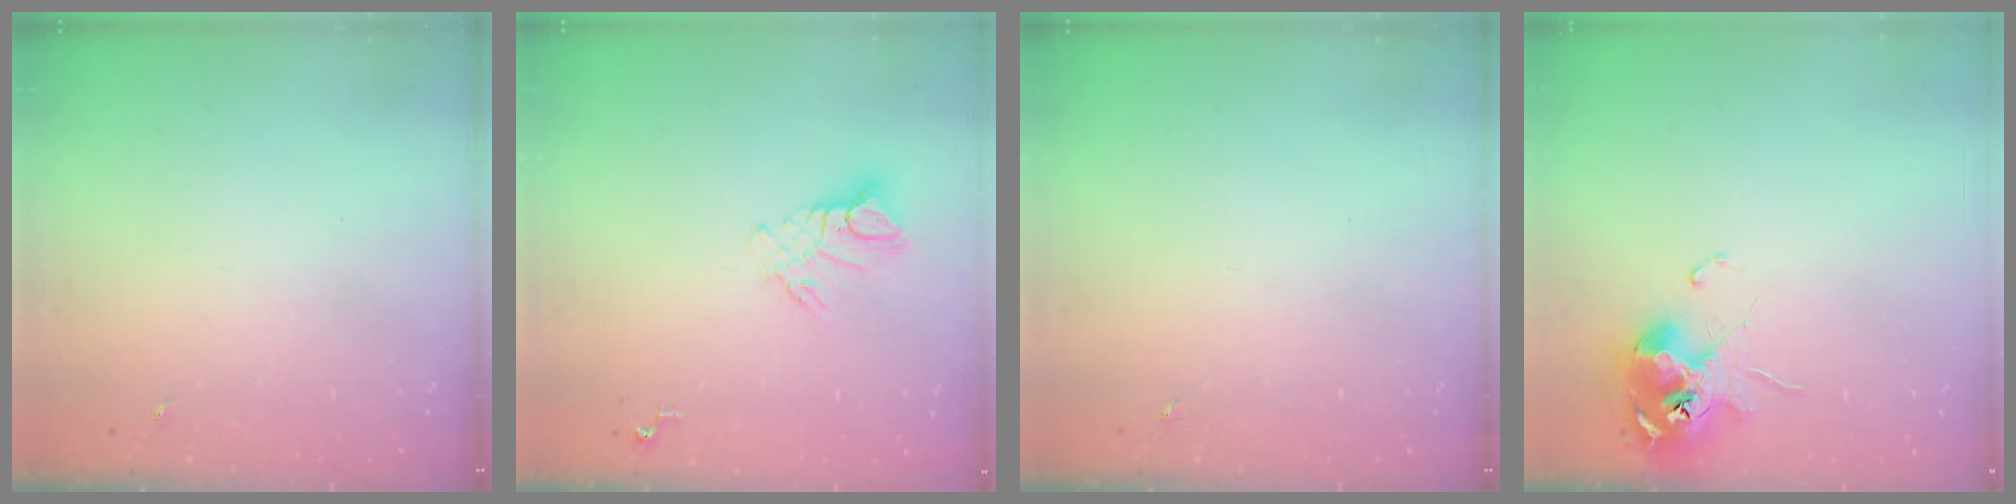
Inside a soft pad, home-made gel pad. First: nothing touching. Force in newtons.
{"total": 8.7, "press": 8.6, "slide": 0.9}
{"total": 0.0}
{"total": 11.8, "press": 11.7, "slide": 1.1}